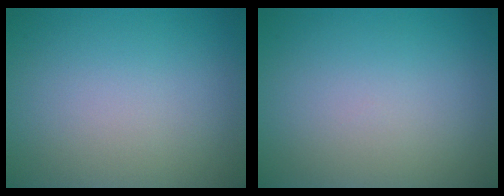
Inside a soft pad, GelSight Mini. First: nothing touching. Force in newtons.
{"total": 0.0}